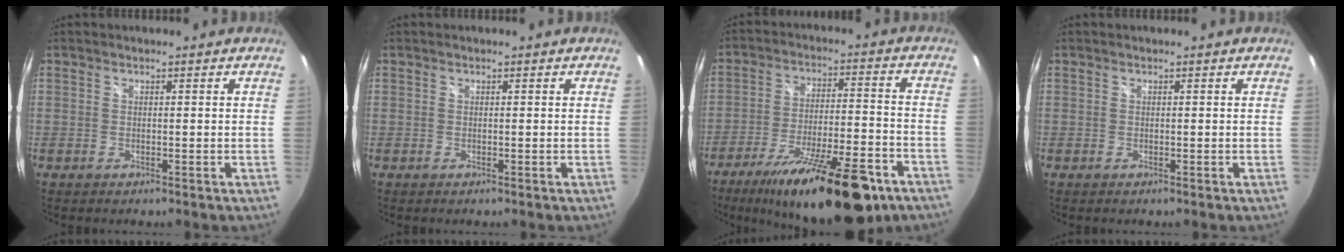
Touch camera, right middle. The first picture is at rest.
{"total": 0.0}
{"total": 22.2, "force": [-15.1, 6.1, 15.0], "torque": [-0.248, -0.028, -0.224]}
{"total": 0.0}